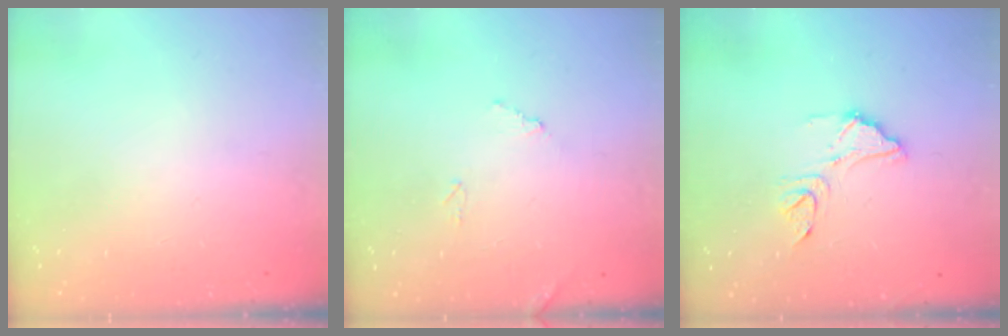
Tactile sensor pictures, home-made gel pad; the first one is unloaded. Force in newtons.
{"total": 9.4, "press": 9.4, "slide": 0.4}
{"total": 11.5, "press": 11.5, "slide": 0.9}